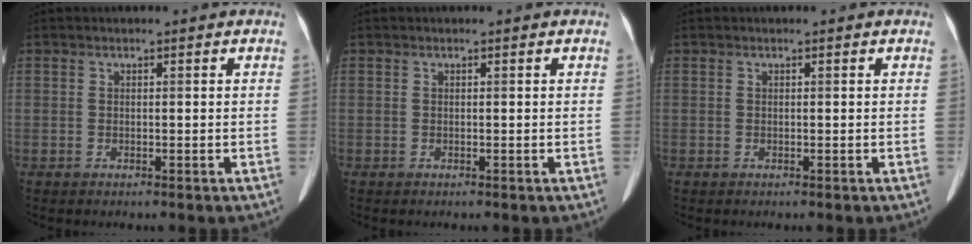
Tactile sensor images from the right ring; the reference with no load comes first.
{"total": 0.0}
{"total": 0.0}